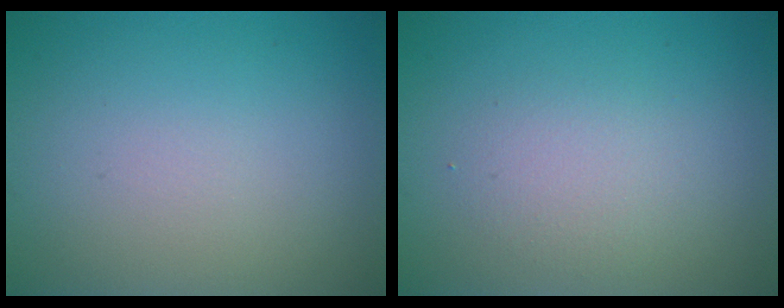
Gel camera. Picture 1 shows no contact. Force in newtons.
{"total": 2.0, "press": 2.0, "slide": 0.1}